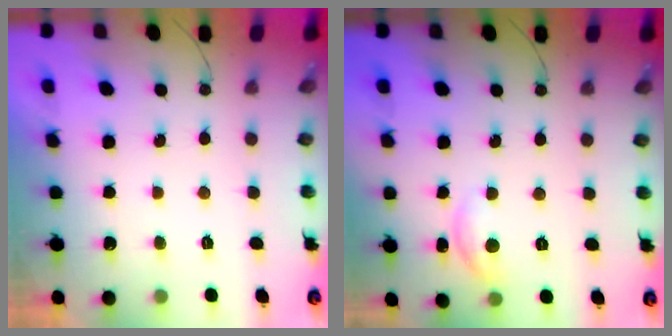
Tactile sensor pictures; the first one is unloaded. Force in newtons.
{"total": 6.5, "press": 6.4, "slide": 0.5}